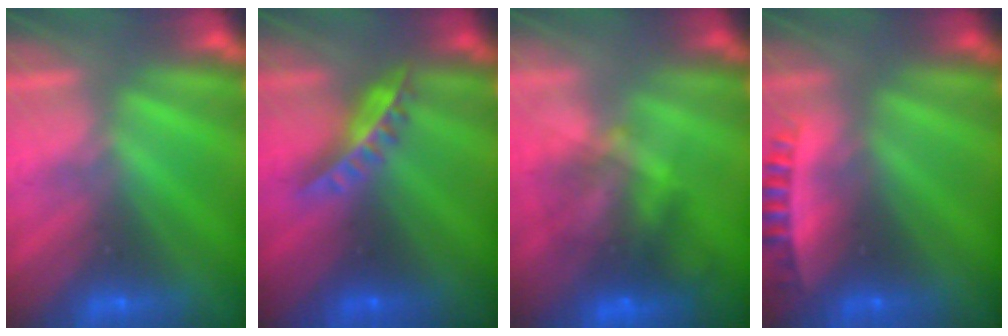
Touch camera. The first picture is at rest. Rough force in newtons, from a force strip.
{"total": 8.9}
{"total": 7.7}
{"total": 2.7}